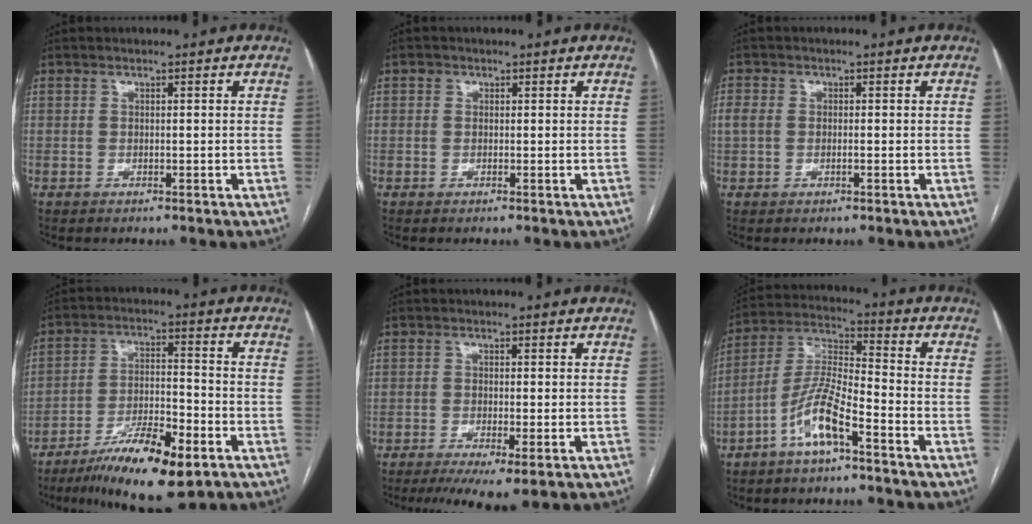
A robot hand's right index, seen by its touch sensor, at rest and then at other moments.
{"total": 0.8, "force": [0.1, 0.7, 0.2], "torque": [-0.002, 0.002, -0.002]}
{"total": 2.5, "force": [-0.1, 1.7, 1.9], "torque": [-0.054, 0.014, 0.000]}
{"total": 13.6, "force": [-8.3, 2.7, 10.5], "torque": [-0.183, -0.016, -0.137]}
{"total": 6.8, "force": [-4.3, 0.9, 5.2], "torque": [-0.080, -0.015, -0.070]}
{"total": 9.2, "force": [-5.4, 1.5, 7.4], "torque": [-0.163, 0.006, -0.107]}